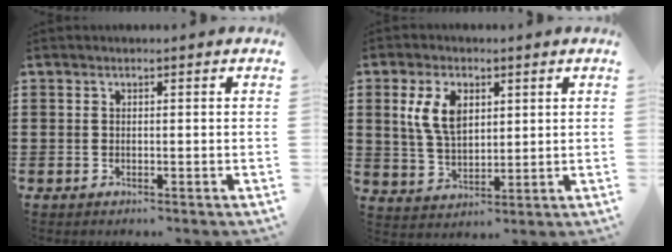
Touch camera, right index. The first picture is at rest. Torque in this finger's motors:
{"motor_torque": [1.21, 0.14, 0.72, 0.19]}